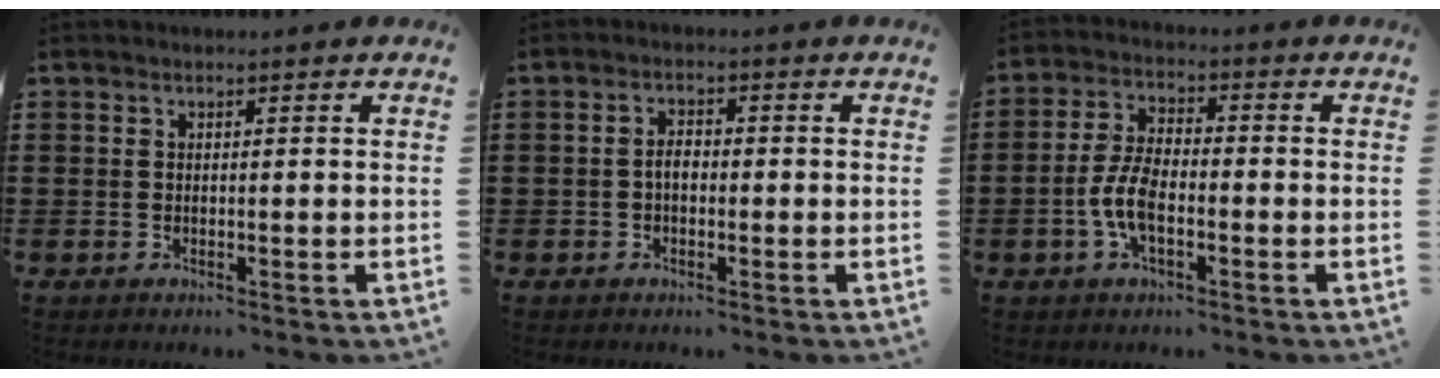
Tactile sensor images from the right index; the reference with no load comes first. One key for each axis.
{"total": 2.0, "fx": -0.3, "fy": 1.0, "fz": 1.7, "tx": -0.032, "ty": 0.002, "tz": -0.005}
{"total": 6.6, "fx": -2.0, "fy": 3.0, "fz": 5.5, "tx": -0.134, "ty": -0.003, "tz": -0.045}